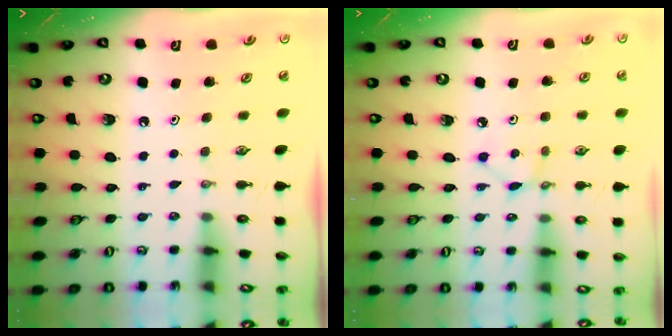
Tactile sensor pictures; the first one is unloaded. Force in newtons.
{"total": 2.4, "press": 2.4, "slide": 0.2}